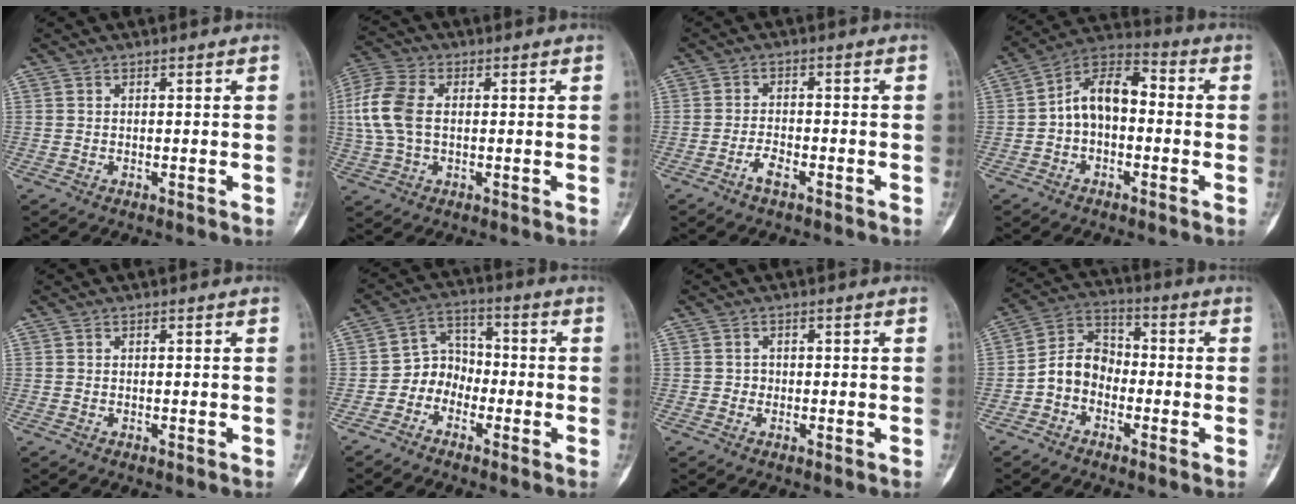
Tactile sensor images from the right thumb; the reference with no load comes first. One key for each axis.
{"total": 10.1, "fx": 0.7, "fy": 6.3, "fz": 7.9, "tx": -0.188, "ty": 0.018, "tz": 0.011}
{"total": 2.9, "fx": -2.0, "fy": 1.0, "fz": 1.9, "tx": -0.037, "ty": 0.015, "tz": -0.040}
{"total": 10.6, "fx": -0.6, "fy": 6.7, "fz": 8.2, "tx": -0.116, "ty": 0.043, "tz": -0.028}
{"total": 0.0}
{"total": 6.3, "fx": -2.7, "fy": 5.2, "fz": 2.5, "tx": -0.005, "ty": 0.040, "tz": -0.063}
{"total": 1.0, "fx": -0.2, "fy": 1.0, "fz": 0.2, "tx": 0.005, "ty": 0.006, "tz": -0.007}
{"total": 7.9, "fx": -2.4, "fy": 6.2, "fz": 4.1, "tx": -0.056, "ty": 0.038, "tz": -0.060}